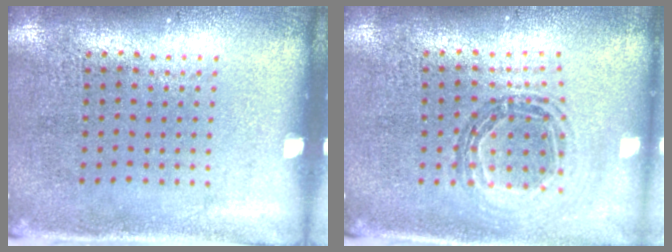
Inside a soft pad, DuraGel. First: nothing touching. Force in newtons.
{"total": 0.7, "press": 0.7, "slide": 0.1}